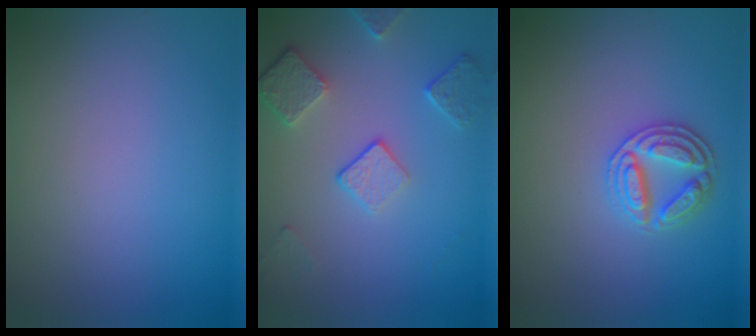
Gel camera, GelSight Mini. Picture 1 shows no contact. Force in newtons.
{"total": 4.0, "press": 3.1, "slide": 2.5}
{"total": 3.0, "press": 2.9, "slide": 0.8}